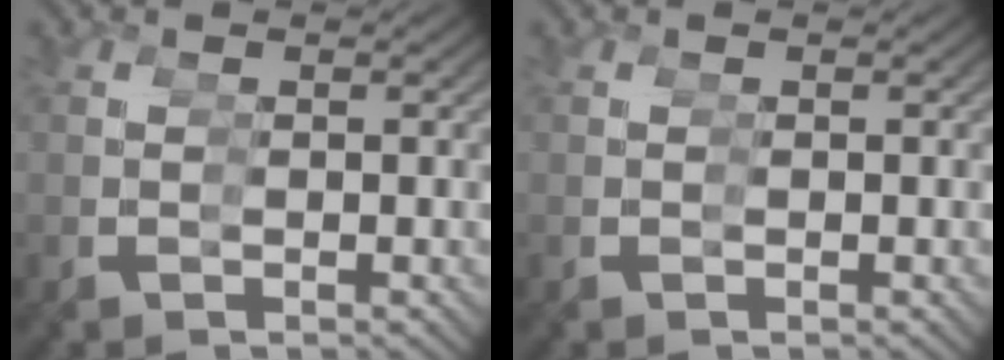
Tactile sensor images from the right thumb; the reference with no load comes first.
{"total": 0.0}